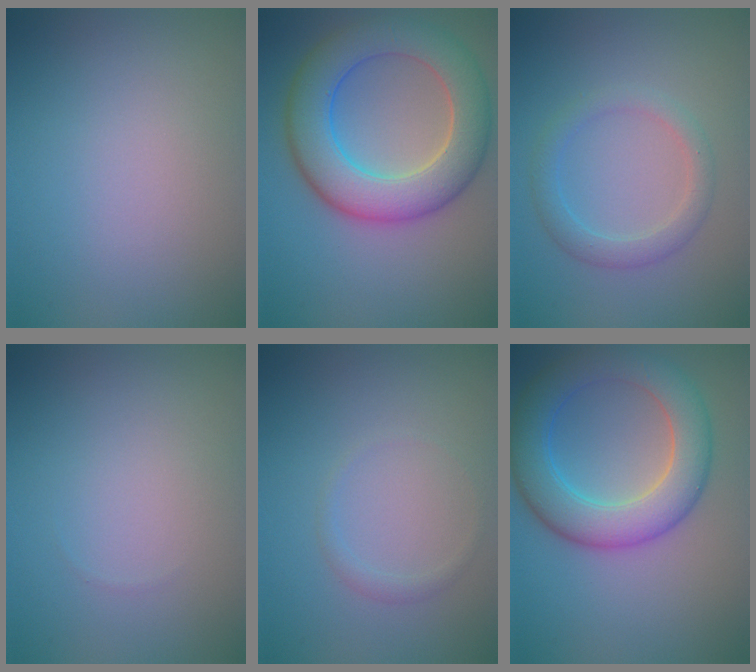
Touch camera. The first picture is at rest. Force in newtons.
{"total": 8.7, "press": 8.7, "slide": 0.5}
{"total": 2.5, "press": 2.5, "slide": 0.1}
{"total": 0.0}
{"total": 0.9, "press": 0.9, "slide": 0.1}
{"total": 7.3, "press": 7.3, "slide": 0.1}